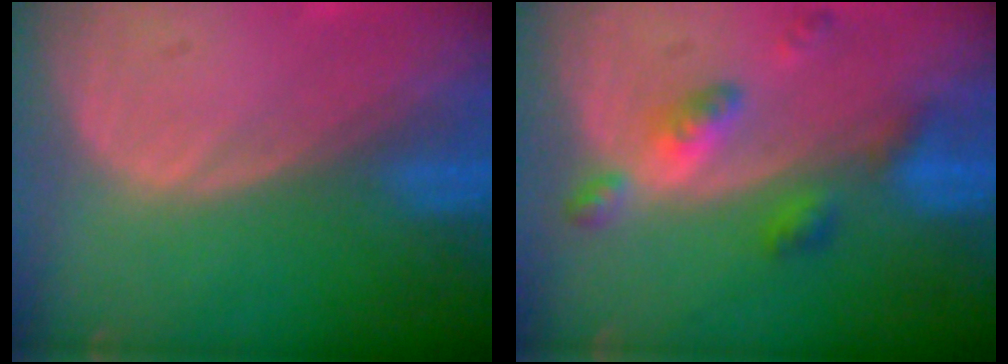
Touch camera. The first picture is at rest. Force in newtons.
{"total": 5.9, "press": 5.1, "slide": 2.9}